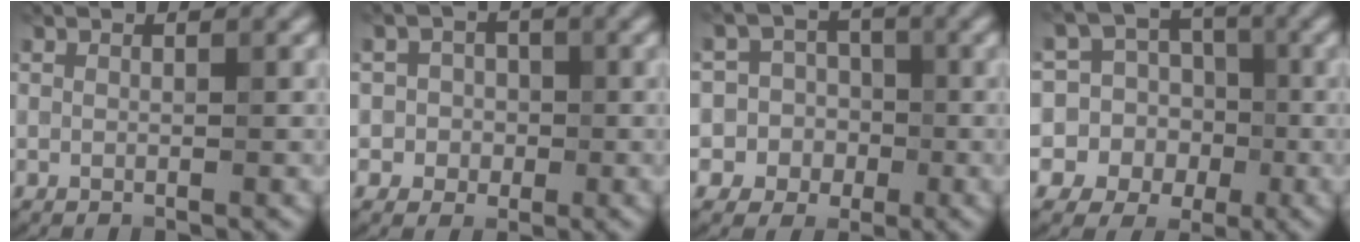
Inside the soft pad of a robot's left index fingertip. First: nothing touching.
{"total": 2.8, "force": [-0.4, 2.7, 0.4], "torque": [0.018, 0.007, -0.026]}
{"total": 6.3, "force": [-1.4, 6.1, 0.5], "torque": [0.010, 0.020, -0.061]}
{"total": 11.0, "force": [-1.7, 10.5, 2.8], "torque": [-0.067, 0.023, -0.054]}